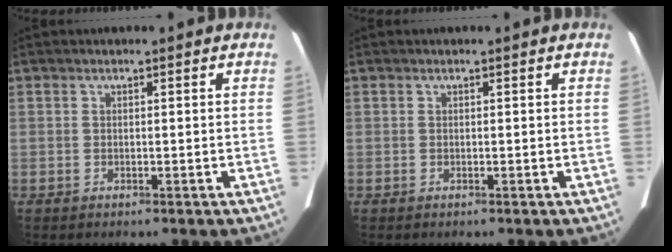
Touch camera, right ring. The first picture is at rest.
{"total": 0.0}